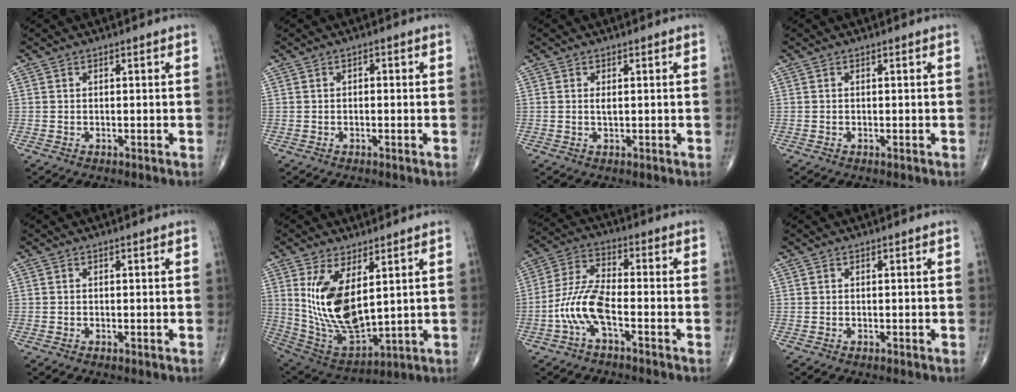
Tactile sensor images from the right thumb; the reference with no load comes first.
{"total": 0.9, "force": [0.0, 0.6, 0.7], "torque": [-0.005, 0.002, -0.005]}
{"total": 0.9, "force": [0.2, 0.4, 0.9], "torque": [-0.017, -0.002, 0.004]}
{"total": 0.0}
{"total": 0.0}
{"total": 15.2, "force": [3.9, 7.2, 12.8], "torque": [-0.238, -0.028, 0.101]}
{"total": 8.9, "force": [-3.5, 2.9, 7.7], "torque": [-0.175, 0.032, -0.073]}
{"total": 0.0}